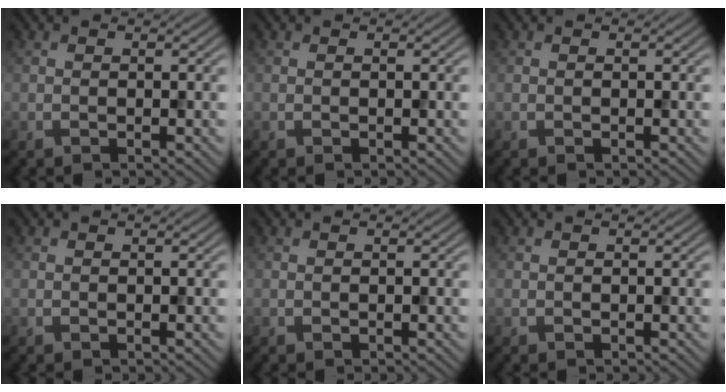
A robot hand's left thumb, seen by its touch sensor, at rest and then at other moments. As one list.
[{"total": 0.0}, {"total": 0.0}, {"total": 0.0}, {"total": 0.0}, {"total": 0.0}]